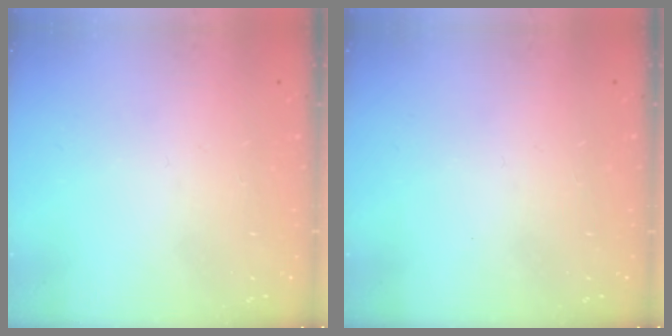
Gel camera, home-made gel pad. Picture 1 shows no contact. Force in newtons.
{"total": 0.0}